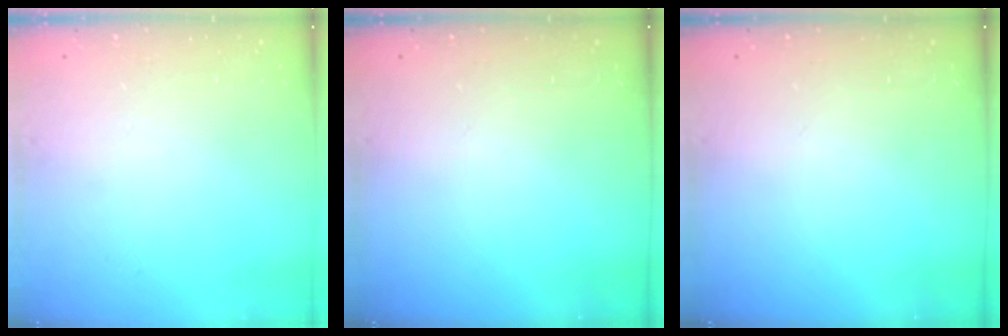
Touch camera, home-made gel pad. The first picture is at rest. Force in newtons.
{"total": 0.0}
{"total": 0.0}